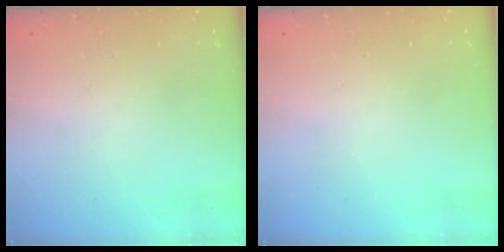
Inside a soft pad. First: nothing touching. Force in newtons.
{"total": 0.0}